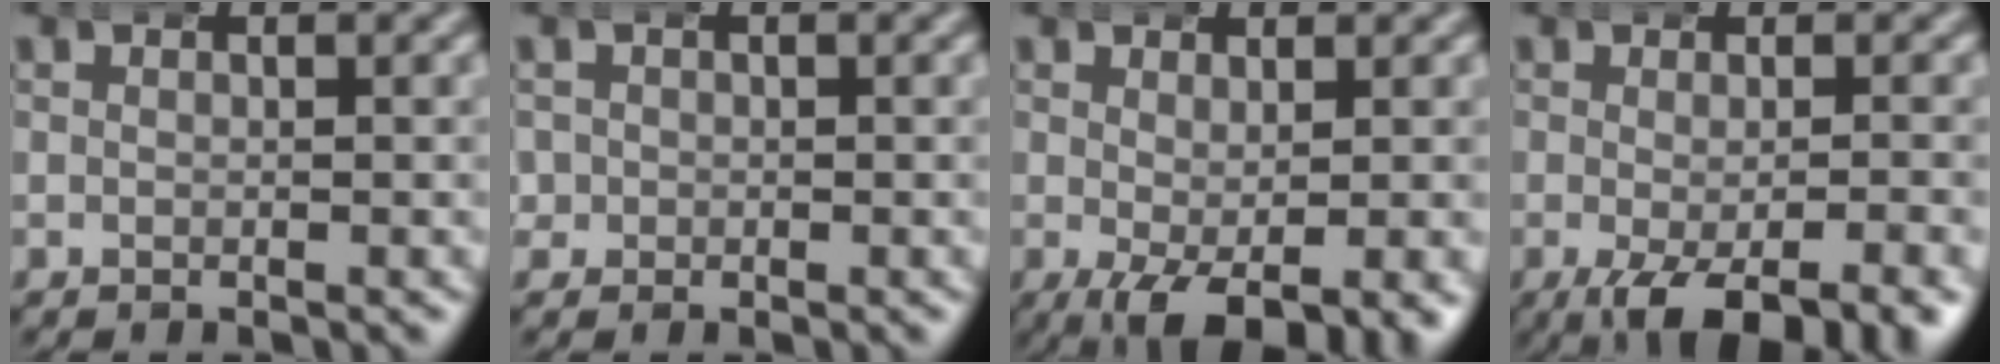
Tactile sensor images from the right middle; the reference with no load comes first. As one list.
[{"total": 1.6, "force": [-0.4, 1.6, -0.2], "torque": [0.008, -0.003, -0.010]}, {"total": 7.0, "force": [-2.4, 3.2, 5.8], "torque": [-0.089, -0.033, -0.015]}, {"total": 7.4, "force": [-4.1, 2.9, 5.4], "torque": [-0.089, -0.024, -0.050]}]